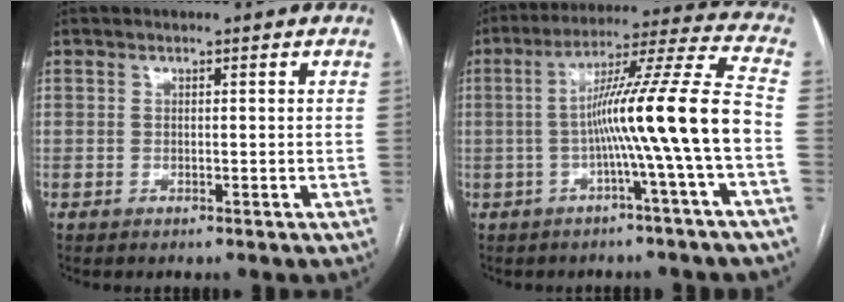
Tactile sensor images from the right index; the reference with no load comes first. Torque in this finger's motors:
{"motor_torque": [1.67, -0.47, 0.89, 0.21]}